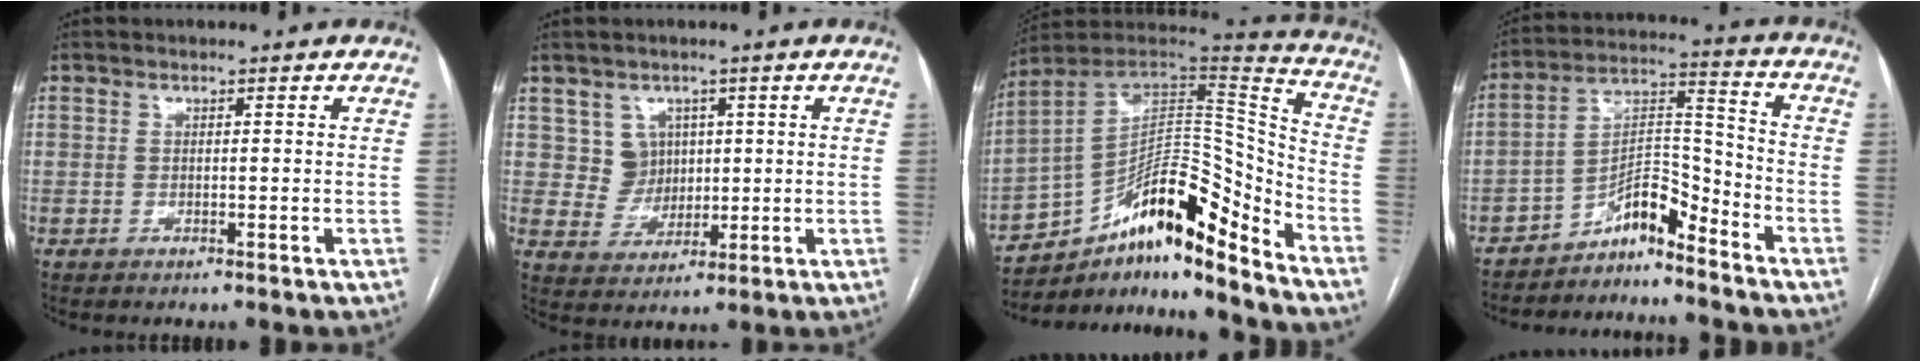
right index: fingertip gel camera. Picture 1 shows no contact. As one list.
[{"total": 4.9, "force": [1.8, 4.5, 0.5], "torque": [-0.007, 0.014, 0.041]}, {"total": 19.9, "force": [-13.1, 4.8, 14.2], "torque": [-0.230, 0.046, -0.214]}, {"total": 7.3, "force": [-6.4, 1.6, 3.3], "torque": [-0.054, 0.035, -0.111]}]